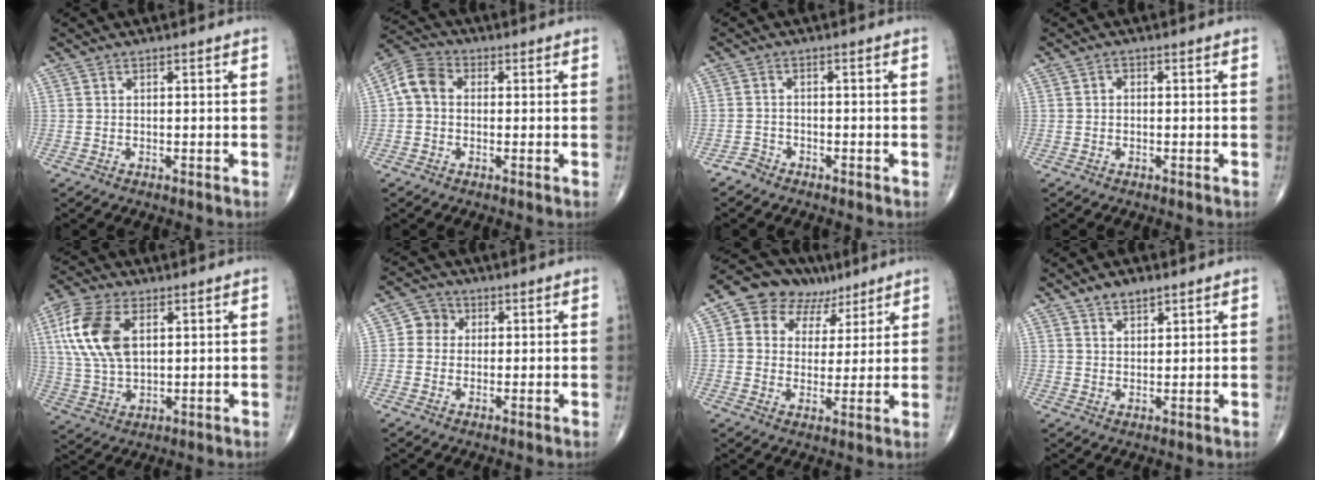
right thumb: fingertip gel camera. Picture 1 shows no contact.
{"total": 6.1, "force": [0.2, 4.7, 3.9], "torque": [-0.068, 0.020, -0.010]}
{"total": 2.0, "force": [-1.7, 0.9, -0.2], "torque": [0.002, 0.002, -0.037]}
{"total": 0.9, "force": [-0.1, 0.7, 0.5], "torque": [-0.003, 0.004, -0.006]}
{"total": 14.0, "force": [3.9, 7.9, 11.0], "torque": [-0.237, -0.001, 0.078]}
{"total": 4.2, "force": [0.6, 3.9, 1.4], "torque": [0.003, 0.007, 0.000]}
{"total": 12.1, "force": [6.2, 9.1, 5.0], "torque": [-0.040, 0.004, 0.098]}
{"total": 4.1, "force": [2.9, 2.0, 2.2], "torque": [-0.025, -0.014, 0.050]}